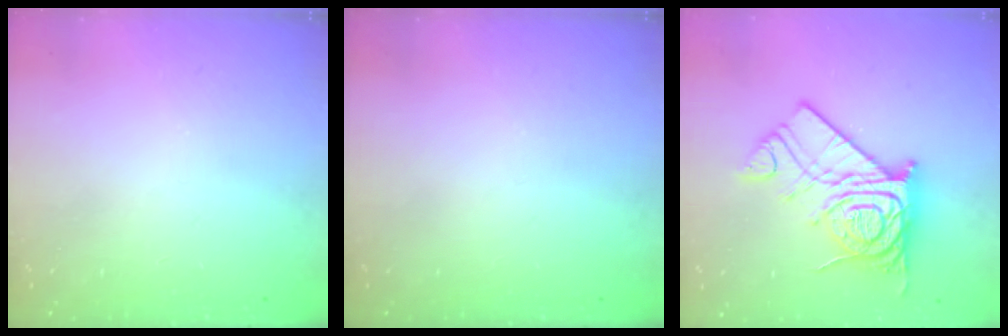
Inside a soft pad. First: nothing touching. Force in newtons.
{"total": 0.0}
{"total": 16.9, "press": 16.9, "slide": 1.2}